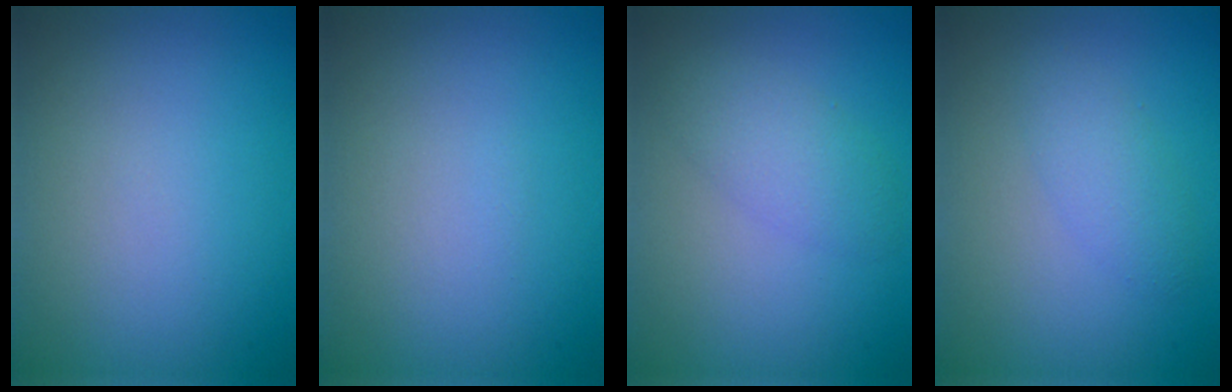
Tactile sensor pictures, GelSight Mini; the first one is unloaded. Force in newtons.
{"total": 0.0}
{"total": 2.9, "press": 2.9, "slide": 0.2}
{"total": 2.0, "press": 2.0, "slide": 0.0}